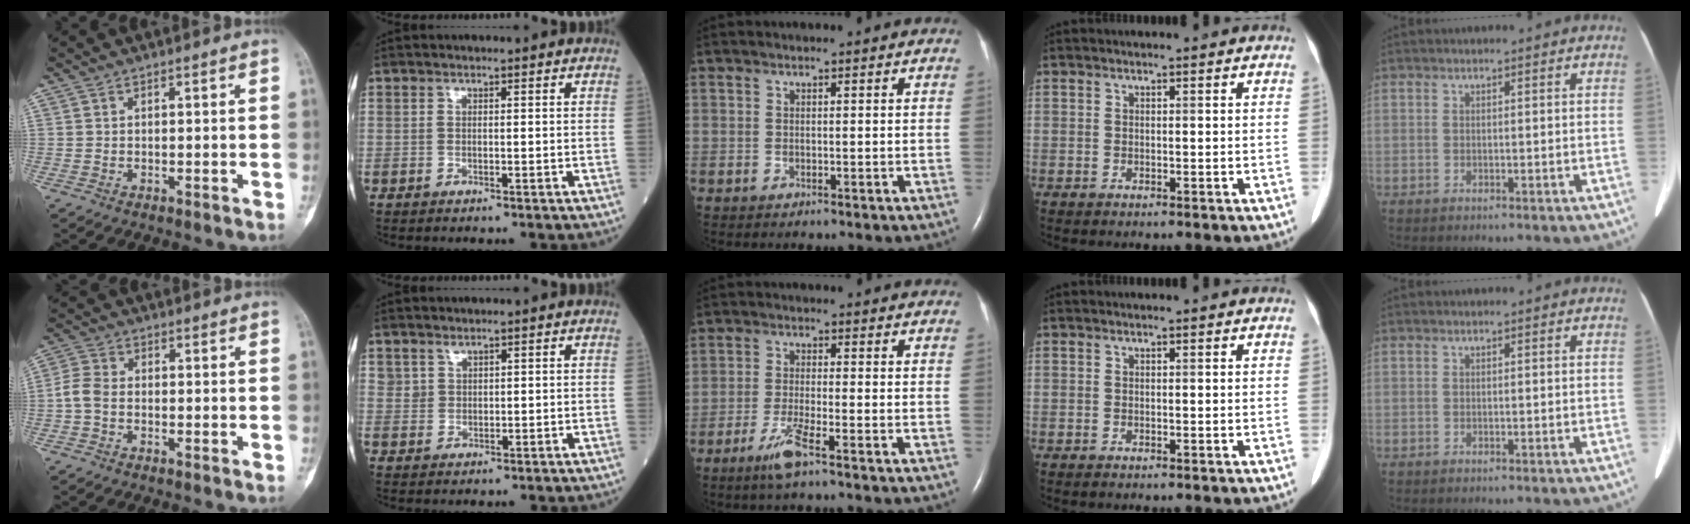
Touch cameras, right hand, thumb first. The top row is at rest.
{"thumb": {"total": 4.0, "force": [-1.1, 2.6, 2.8], "torque": [-0.060, 0.012, -0.035]}, "index": {"total": 1.3, "force": [1.1, 0.7, 0.2], "torque": [0.002, -0.001, 0.021]}, "middle": {"total": 4.4, "force": [-2.9, -0.2, 3.4], "torque": [-0.076, -0.010, -0.060]}}